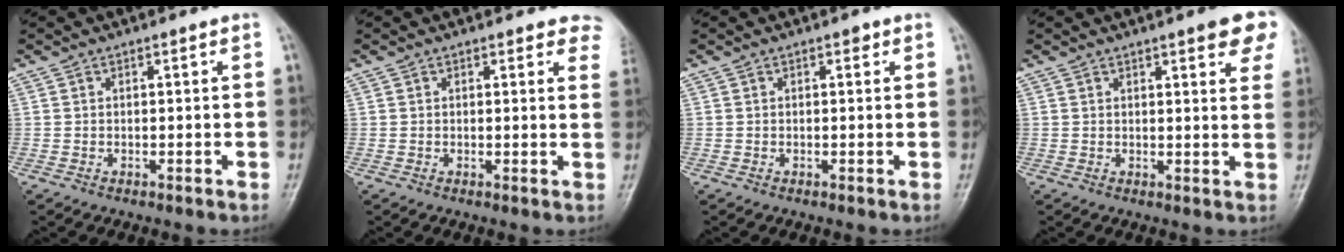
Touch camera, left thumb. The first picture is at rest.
{"total": 5.2, "force": [4.5, 2.2, 1.5], "torque": [0.023, -0.015, 0.027]}
{"total": 0.8, "force": [0.4, 0.5, 0.5], "torque": [0.000, 0.000, 0.002]}
{"total": 8.3, "force": [4.8, 2.2, 6.4], "torque": [-0.050, -0.012, 0.052]}